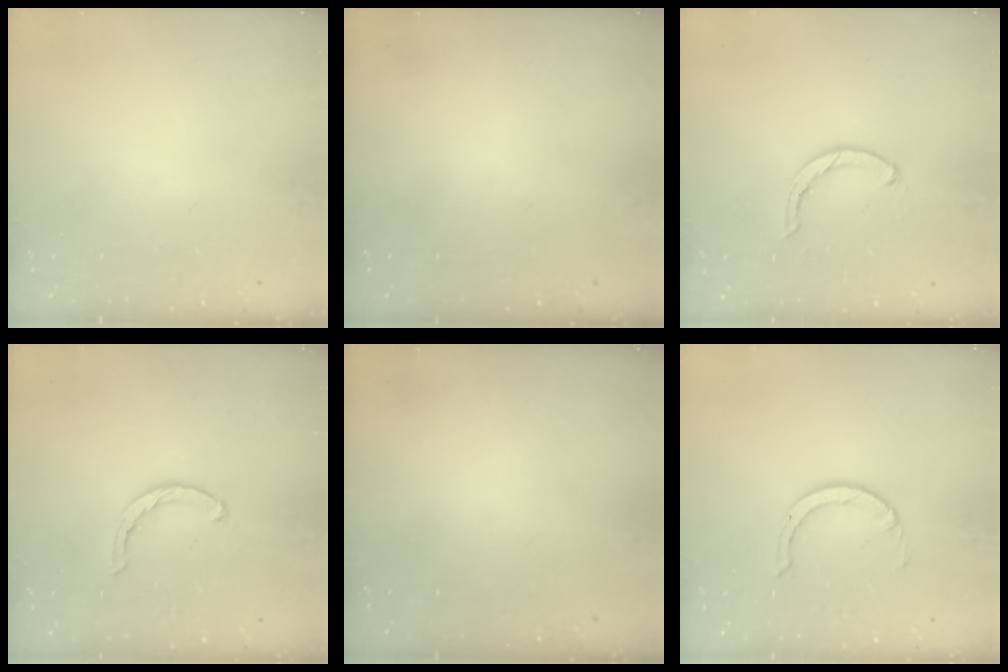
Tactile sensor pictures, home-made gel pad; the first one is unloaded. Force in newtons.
{"total": 0.0}
{"total": 3.3, "press": 3.2, "slide": 0.7}
{"total": 2.1, "press": 2.1, "slide": 0.3}
{"total": 0.0}
{"total": 2.8, "press": 2.8, "slide": 0.2}